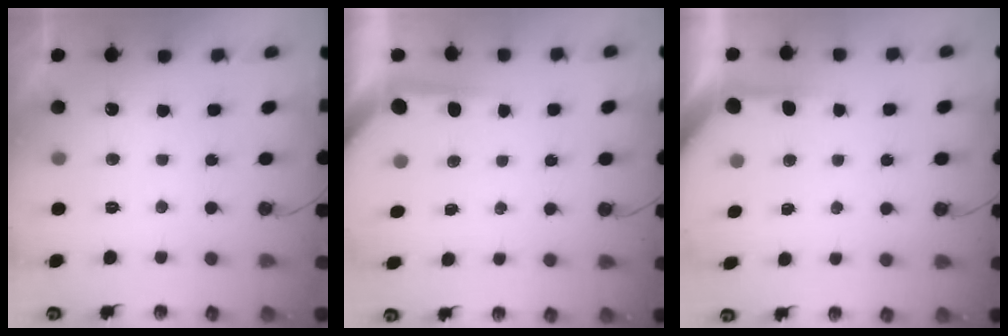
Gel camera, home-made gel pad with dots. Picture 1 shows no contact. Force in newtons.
{"total": 3.8, "press": 3.8, "slide": 0.3}
{"total": 3.5, "press": 3.5, "slide": 0.3}